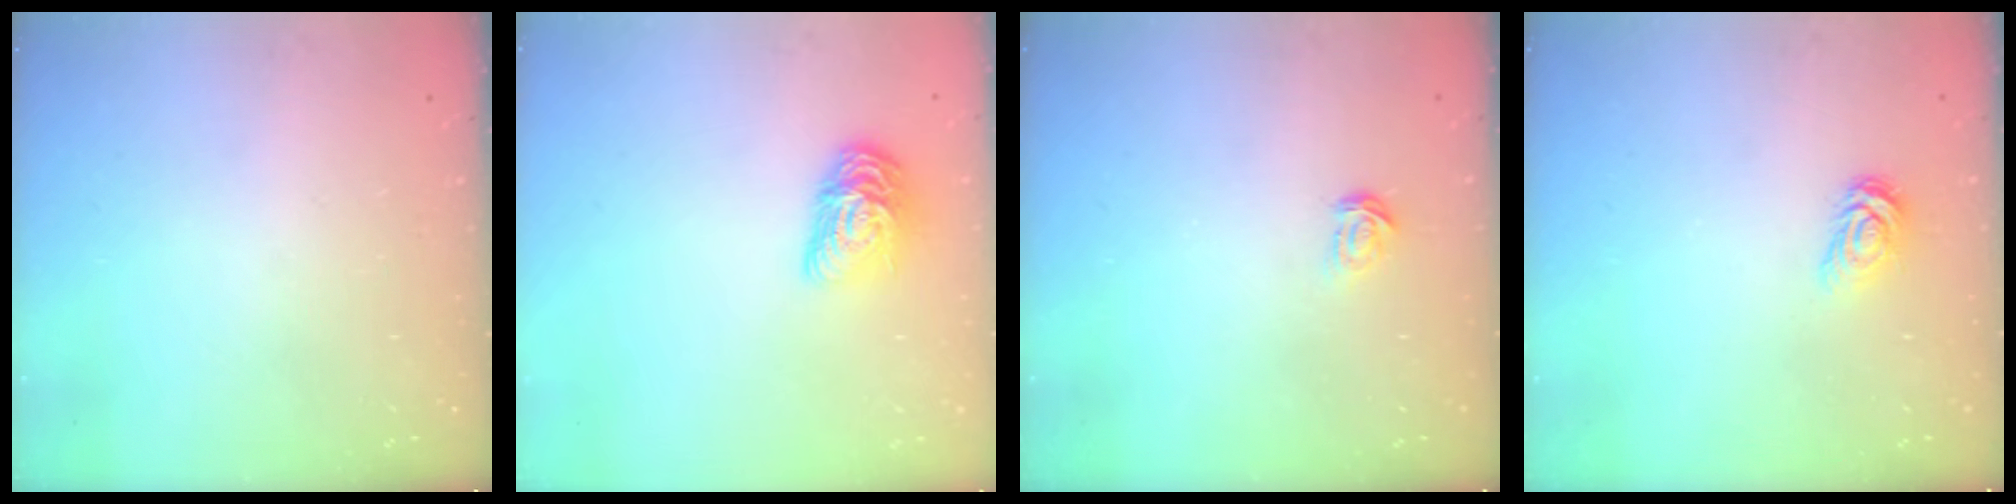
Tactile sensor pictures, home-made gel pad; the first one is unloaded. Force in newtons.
{"total": 11.2, "press": 11.2, "slide": 0.4}
{"total": 1.8, "press": 1.7, "slide": 0.2}
{"total": 3.4, "press": 3.4, "slide": 0.4}